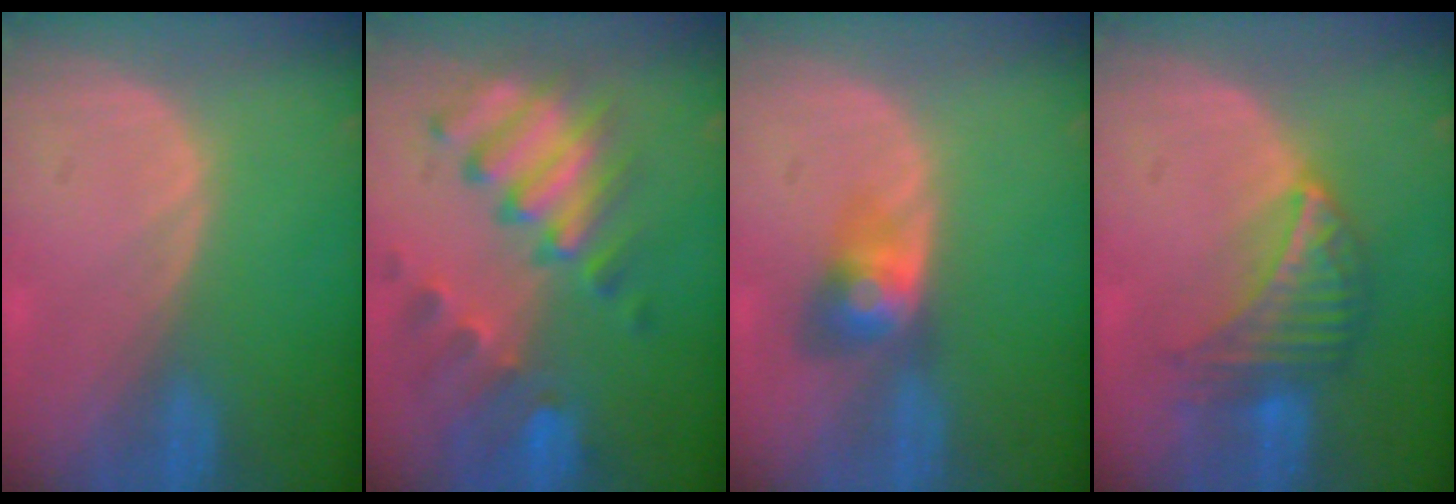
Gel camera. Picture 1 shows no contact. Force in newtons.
{"total": 10.1, "press": 8.8, "slide": 4.8}
{"total": 4.0, "press": 4.0, "slide": 0.2}
{"total": 6.6, "press": 6.5, "slide": 1.0}